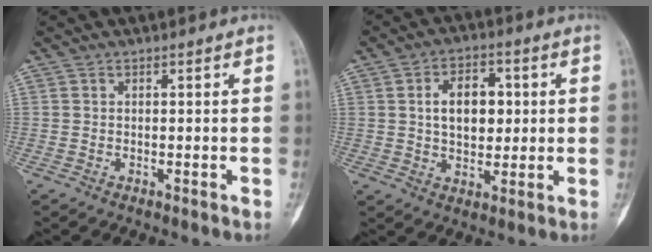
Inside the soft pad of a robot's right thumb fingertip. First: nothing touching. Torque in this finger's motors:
{"motor_torque": [1.40, 1.25, 0.45, 0.02, 0.36]}